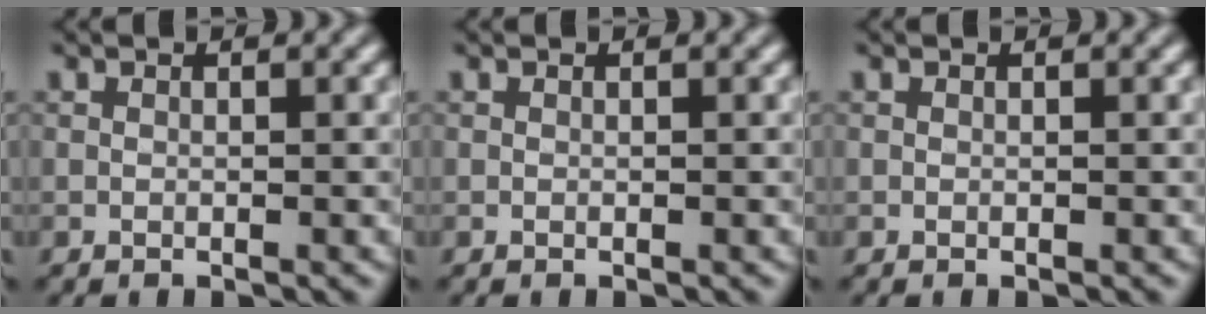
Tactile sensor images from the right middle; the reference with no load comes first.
{"total": 0.0}
{"total": 0.0}